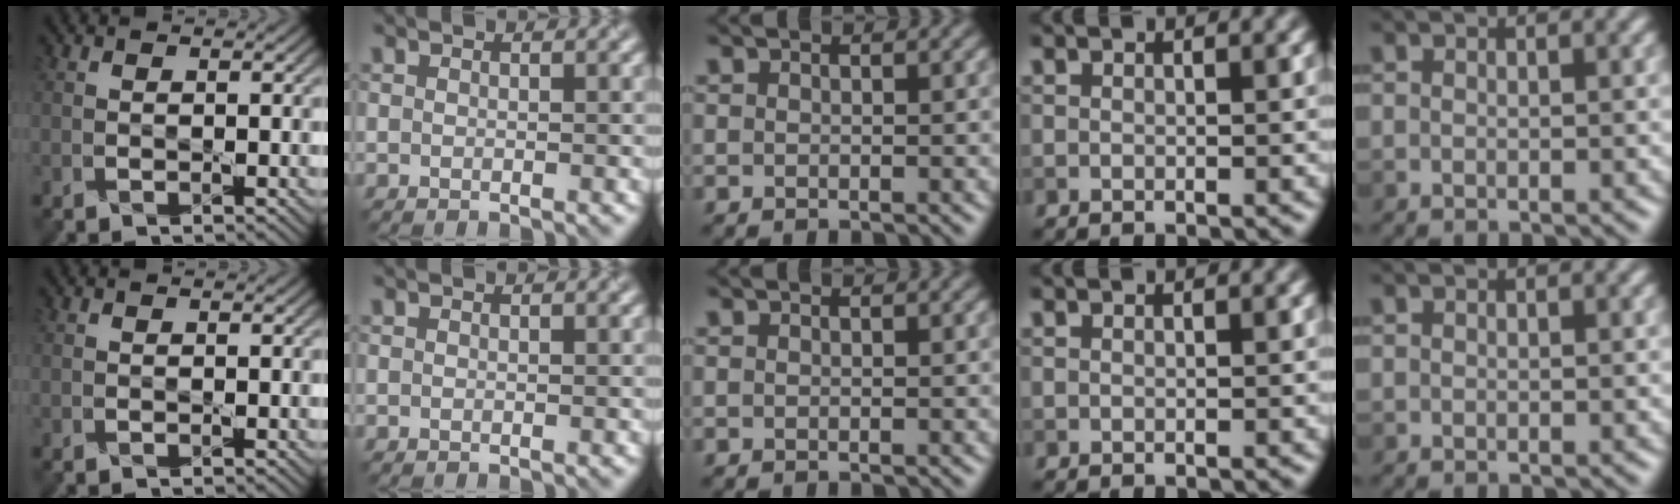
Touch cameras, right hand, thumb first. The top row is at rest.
{}